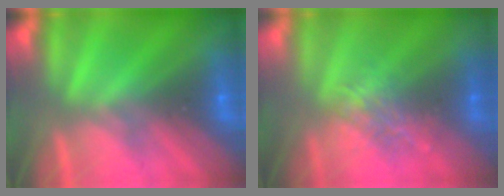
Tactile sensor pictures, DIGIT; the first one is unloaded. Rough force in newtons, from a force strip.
{"total": 2.0}